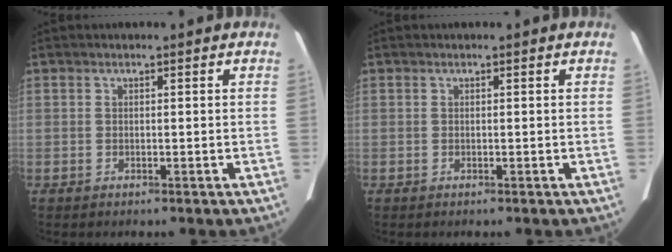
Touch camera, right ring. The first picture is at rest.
{"total": 0.0}